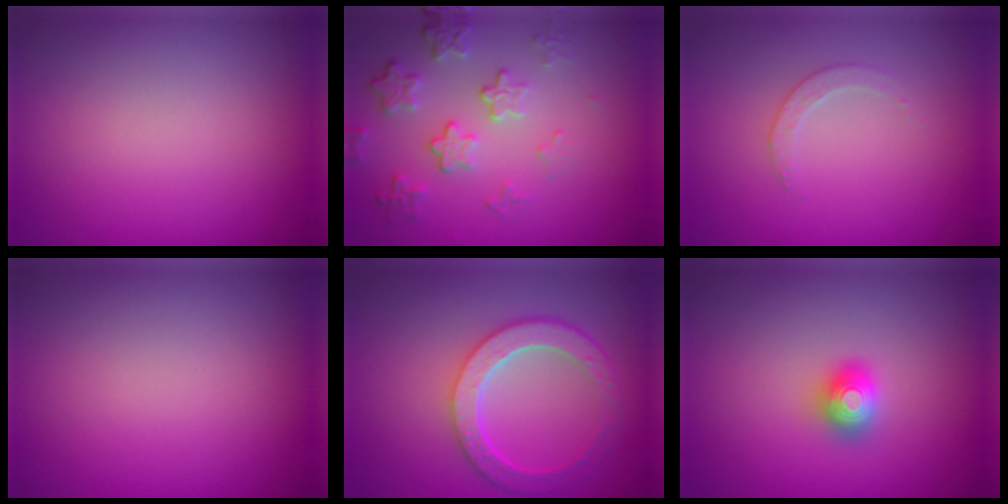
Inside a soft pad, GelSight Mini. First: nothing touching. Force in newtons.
{"total": 4.2, "press": 3.1, "slide": 2.8}
{"total": 1.6, "press": 1.5, "slide": 0.3}
{"total": 0.0}
{"total": 6.0, "press": 4.5, "slide": 4.0}
{"total": 2.0, "press": 2.0, "slide": 0.1}